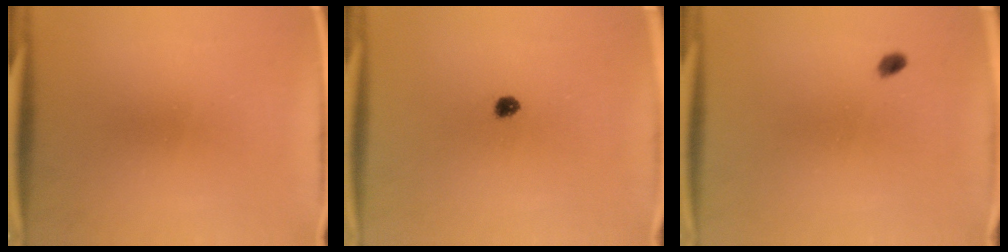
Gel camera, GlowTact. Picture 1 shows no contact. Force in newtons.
{"total": 1.9}
{"total": 2.0}